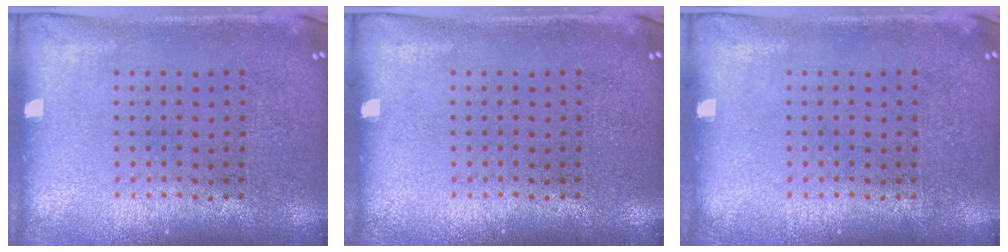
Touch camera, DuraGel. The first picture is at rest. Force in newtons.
{"total": 0.0}
{"total": 0.0}